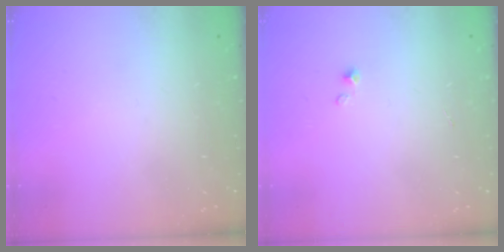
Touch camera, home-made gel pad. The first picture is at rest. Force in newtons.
{"total": 0.0}